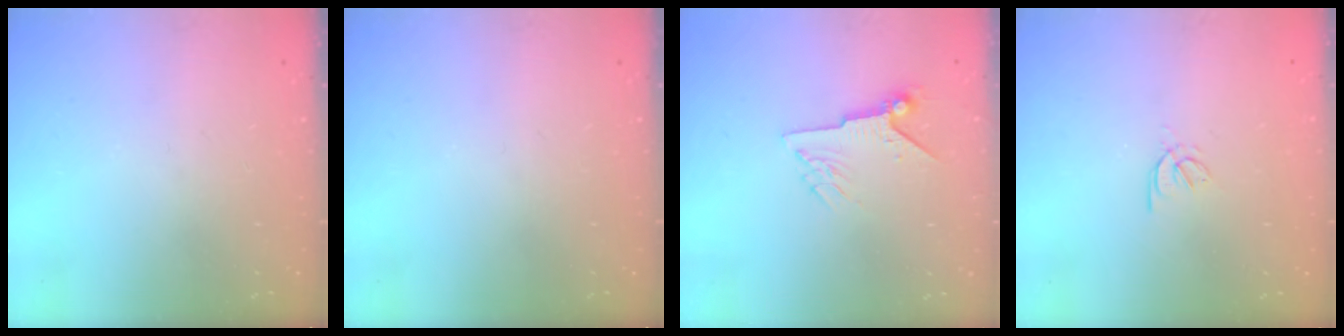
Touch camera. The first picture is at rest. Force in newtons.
{"total": 0.0}
{"total": 8.0, "press": 7.9, "slide": 1.2}
{"total": 2.3, "press": 2.3, "slide": 0.6}